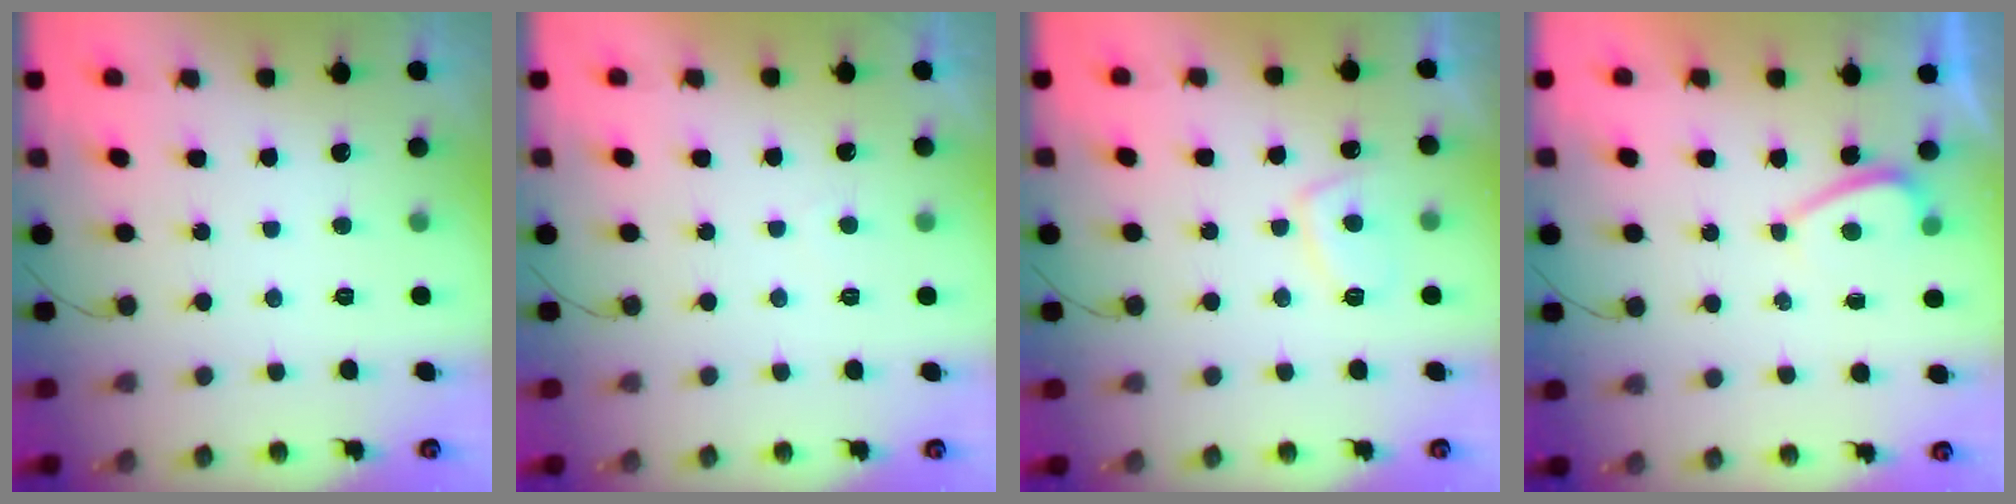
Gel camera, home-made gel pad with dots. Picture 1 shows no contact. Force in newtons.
{"total": 1.0, "press": 0.8, "slide": 0.5}
{"total": 6.3, "press": 6.2, "slide": 1.1}
{"total": 1.0, "press": 0.9, "slide": 0.5}